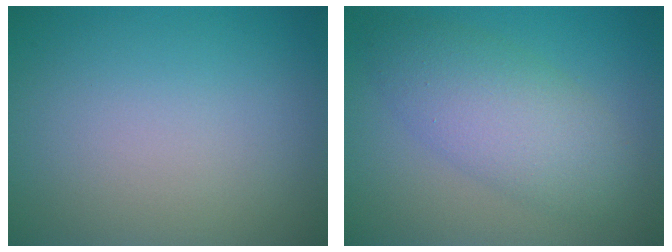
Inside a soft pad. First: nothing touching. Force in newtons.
{"total": 5.6, "press": 5.6, "slide": 0.1}